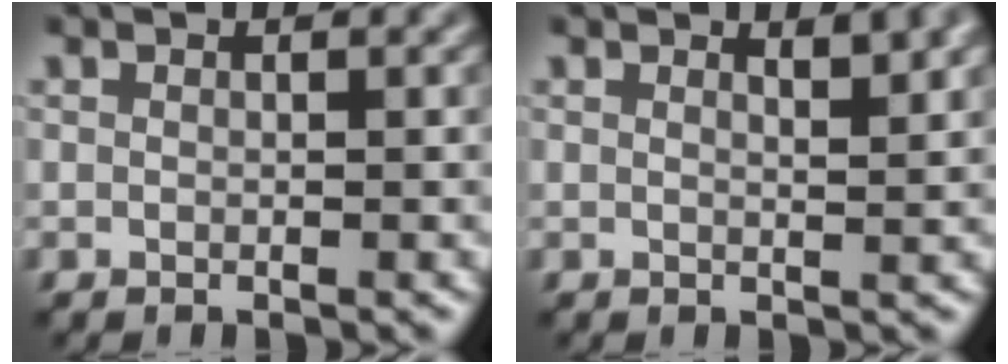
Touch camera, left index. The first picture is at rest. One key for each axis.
{"total": 2.7, "fx": 1.8, "fy": 0.8, "fz": 1.8, "tx": -0.015, "ty": 0.004, "tz": 0.026}